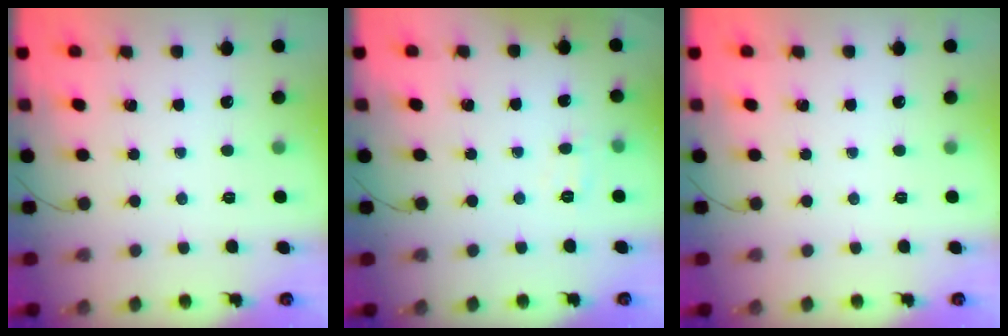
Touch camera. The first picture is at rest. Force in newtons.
{"total": 5.8, "press": 5.6, "slide": 1.4}
{"total": 0.0}